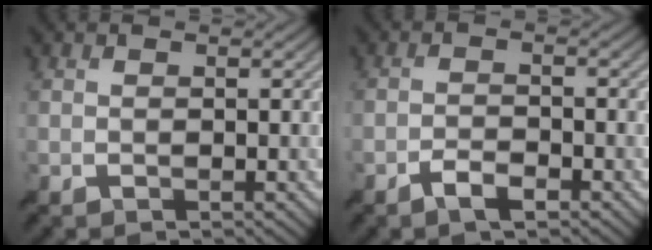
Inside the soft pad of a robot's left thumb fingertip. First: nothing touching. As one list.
[{"total": 2.7, "force": [-2.0, 0.8, 1.7], "torque": [-0.031, 0.000, -0.041]}]